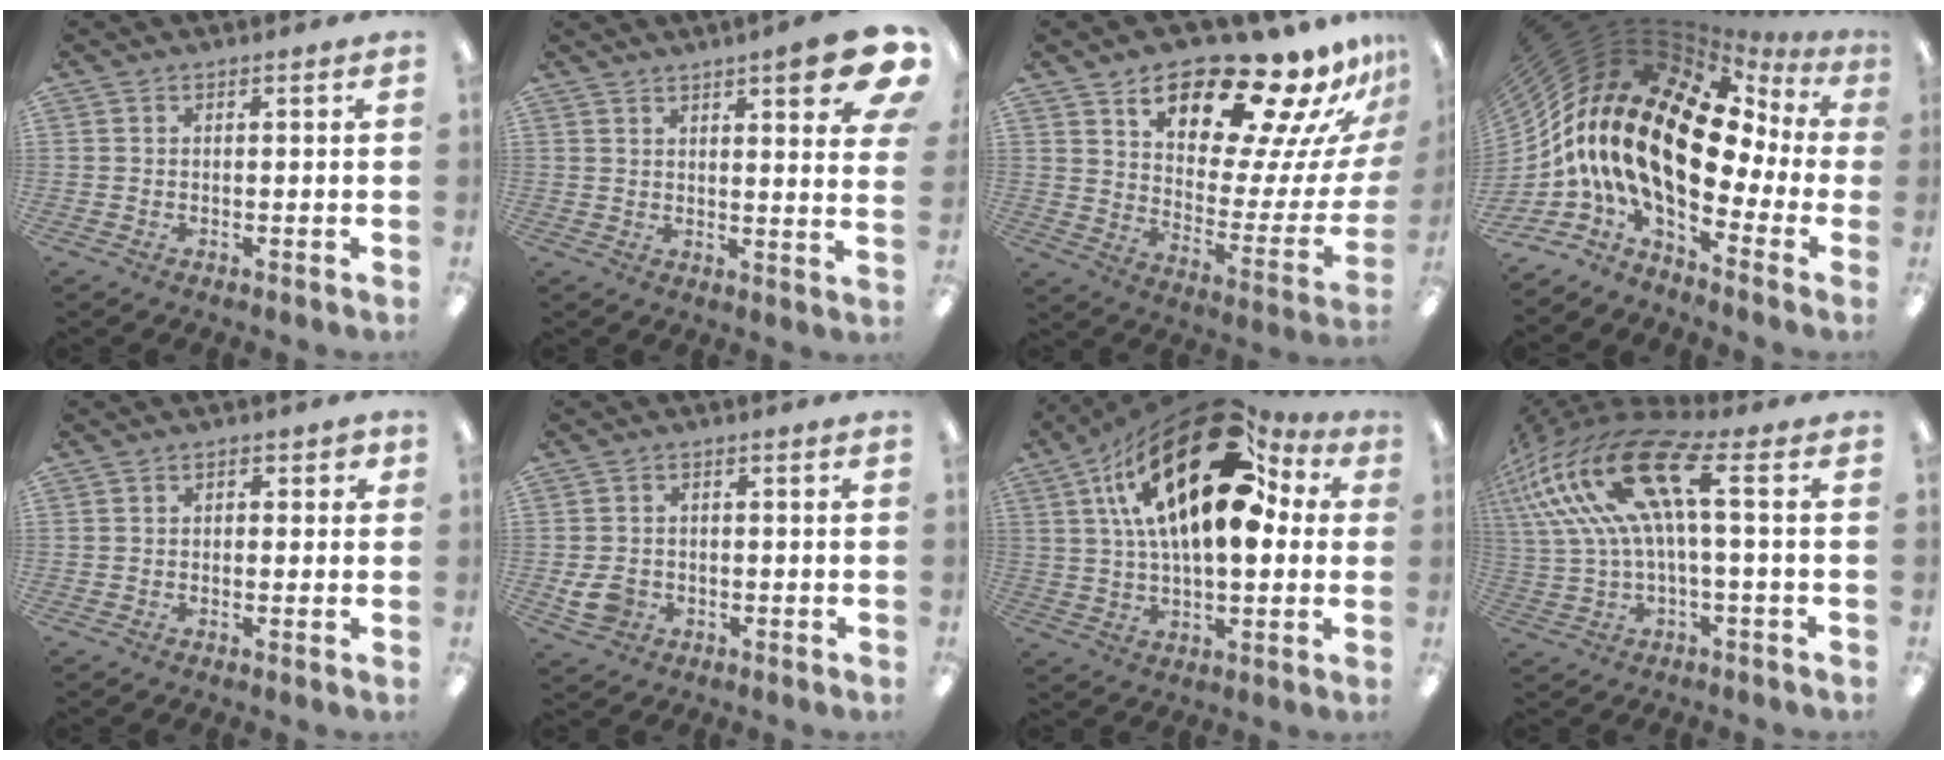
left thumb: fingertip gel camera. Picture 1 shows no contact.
{"total": 11.0, "force": [6.2, 2.0, 8.8], "torque": [-0.102, -0.041, 0.094]}
{"total": 22.6, "force": [16.8, 7.0, 13.4], "torque": [-0.201, -0.120, 0.271]}
{"total": 23.3, "force": [1.3, 11.6, 20.1], "torque": [-0.430, -0.032, 0.033]}
{"total": 2.4, "force": [-0.3, 1.7, 1.6], "torque": [-0.020, 0.008, -0.007]}
{"total": 5.5, "force": [-1.7, 4.2, 3.1], "torque": [-0.059, 0.003, -0.032]}
{"total": 25.7, "force": [10.4, 11.5, 20.5], "torque": [-0.350, -0.048, 0.165]}
{"total": 21.2, "force": [5.9, 7.5, 18.9], "torque": [-0.398, -0.017, 0.098]}